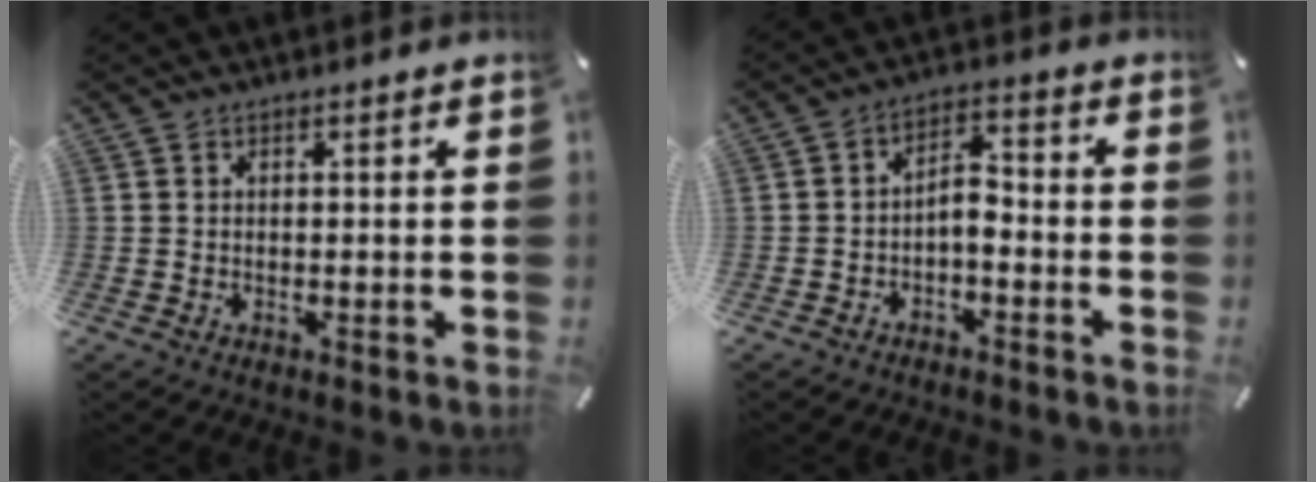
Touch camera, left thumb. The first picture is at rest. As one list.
[{"total": 5.2, "force": [-2.3, 2.8, 3.7], "torque": [-0.064, 0.020, -0.044]}]